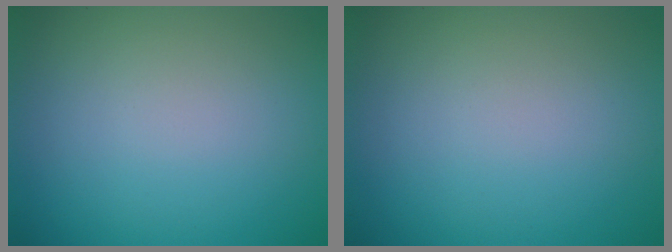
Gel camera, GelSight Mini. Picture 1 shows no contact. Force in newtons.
{"total": 0.0}